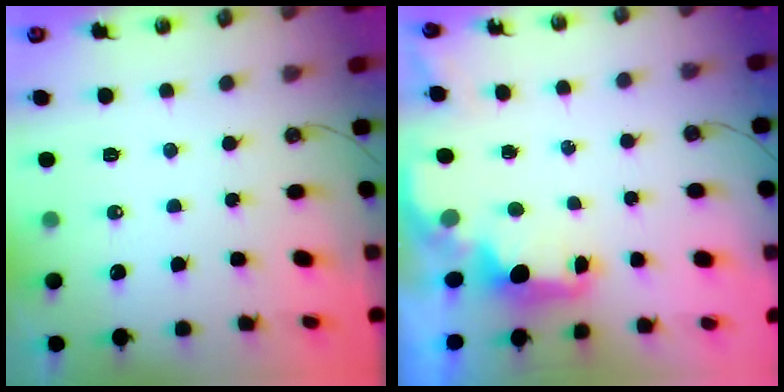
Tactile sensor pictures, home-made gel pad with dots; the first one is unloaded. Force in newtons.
{"total": 2.2, "press": 2.1, "slide": 0.8}